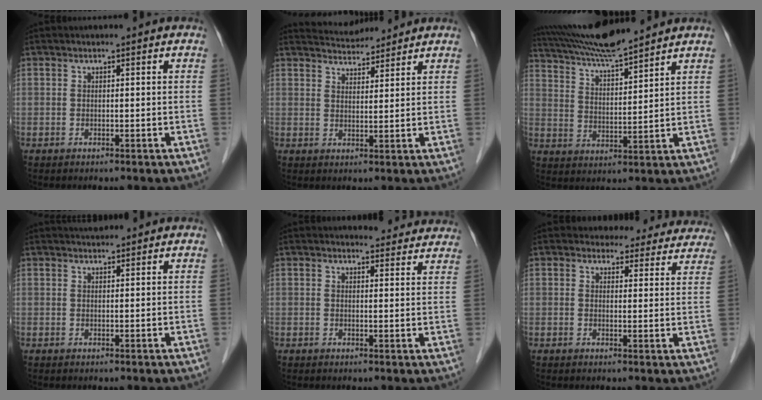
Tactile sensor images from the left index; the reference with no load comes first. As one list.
[{"total": 5.4, "force": [5.3, 0.8, 0.4], "torque": [-0.012, 0.019, 0.084]}, {"total": 11.6, "force": [10.6, -0.4, 4.6], "torque": [-0.091, 0.017, 0.193]}, {"total": 1.7, "force": [1.7, 0.3, 0.2], "torque": [-0.008, 0.014, 0.030]}, {"total": 6.4, "force": [6.2, 1.5, 0.6], "torque": [0.007, -0.004, 0.051]}, {"total": 12.0, "force": [11.1, 4.3, 1.3], "torque": [0.020, -0.014, 0.103]}]